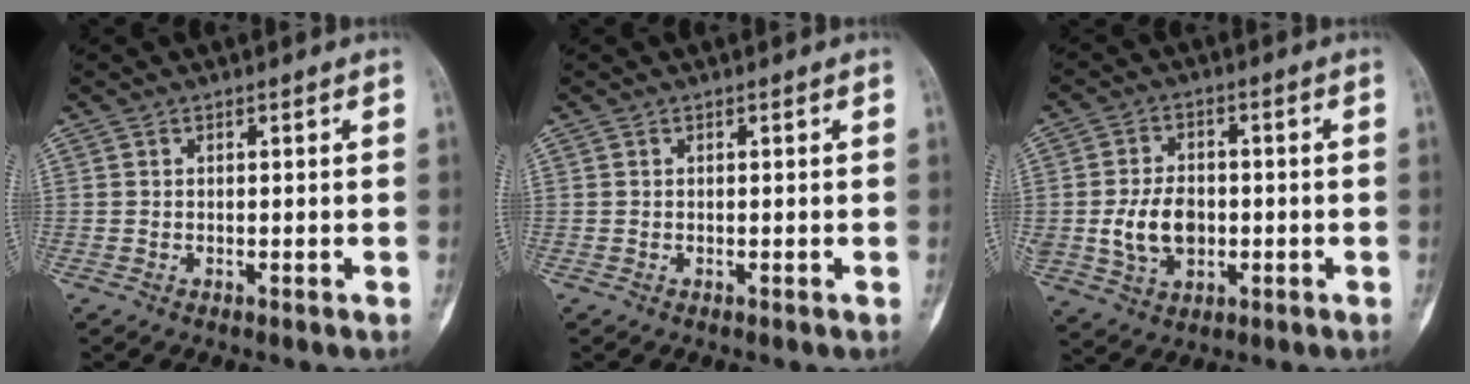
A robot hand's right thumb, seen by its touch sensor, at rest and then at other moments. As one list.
[{"total": 0.0}, {"total": 9.2, "force": [-0.9, 6.6, 6.3], "torque": [-0.098, 0.005, -0.010]}]